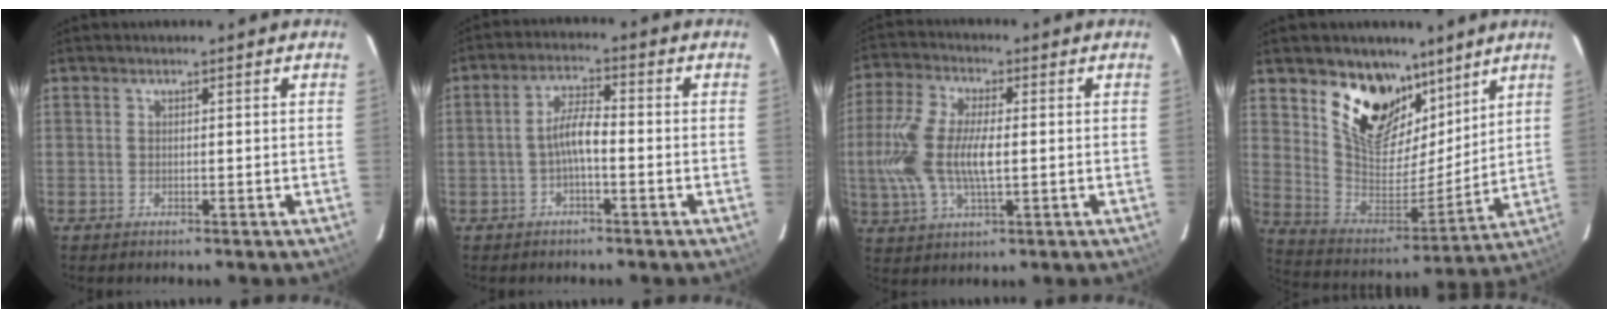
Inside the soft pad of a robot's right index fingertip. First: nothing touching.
{"total": 4.4, "force": [-1.5, 1.0, 4.1], "torque": [-0.081, 0.013, -0.029]}
{"total": 12.9, "force": [-0.4, 5.6, 11.6], "torque": [-0.255, 0.004, -0.008]}
{"total": 18.4, "force": [11.8, 10.7, 9.2], "torque": [-0.190, -0.010, 0.222]}